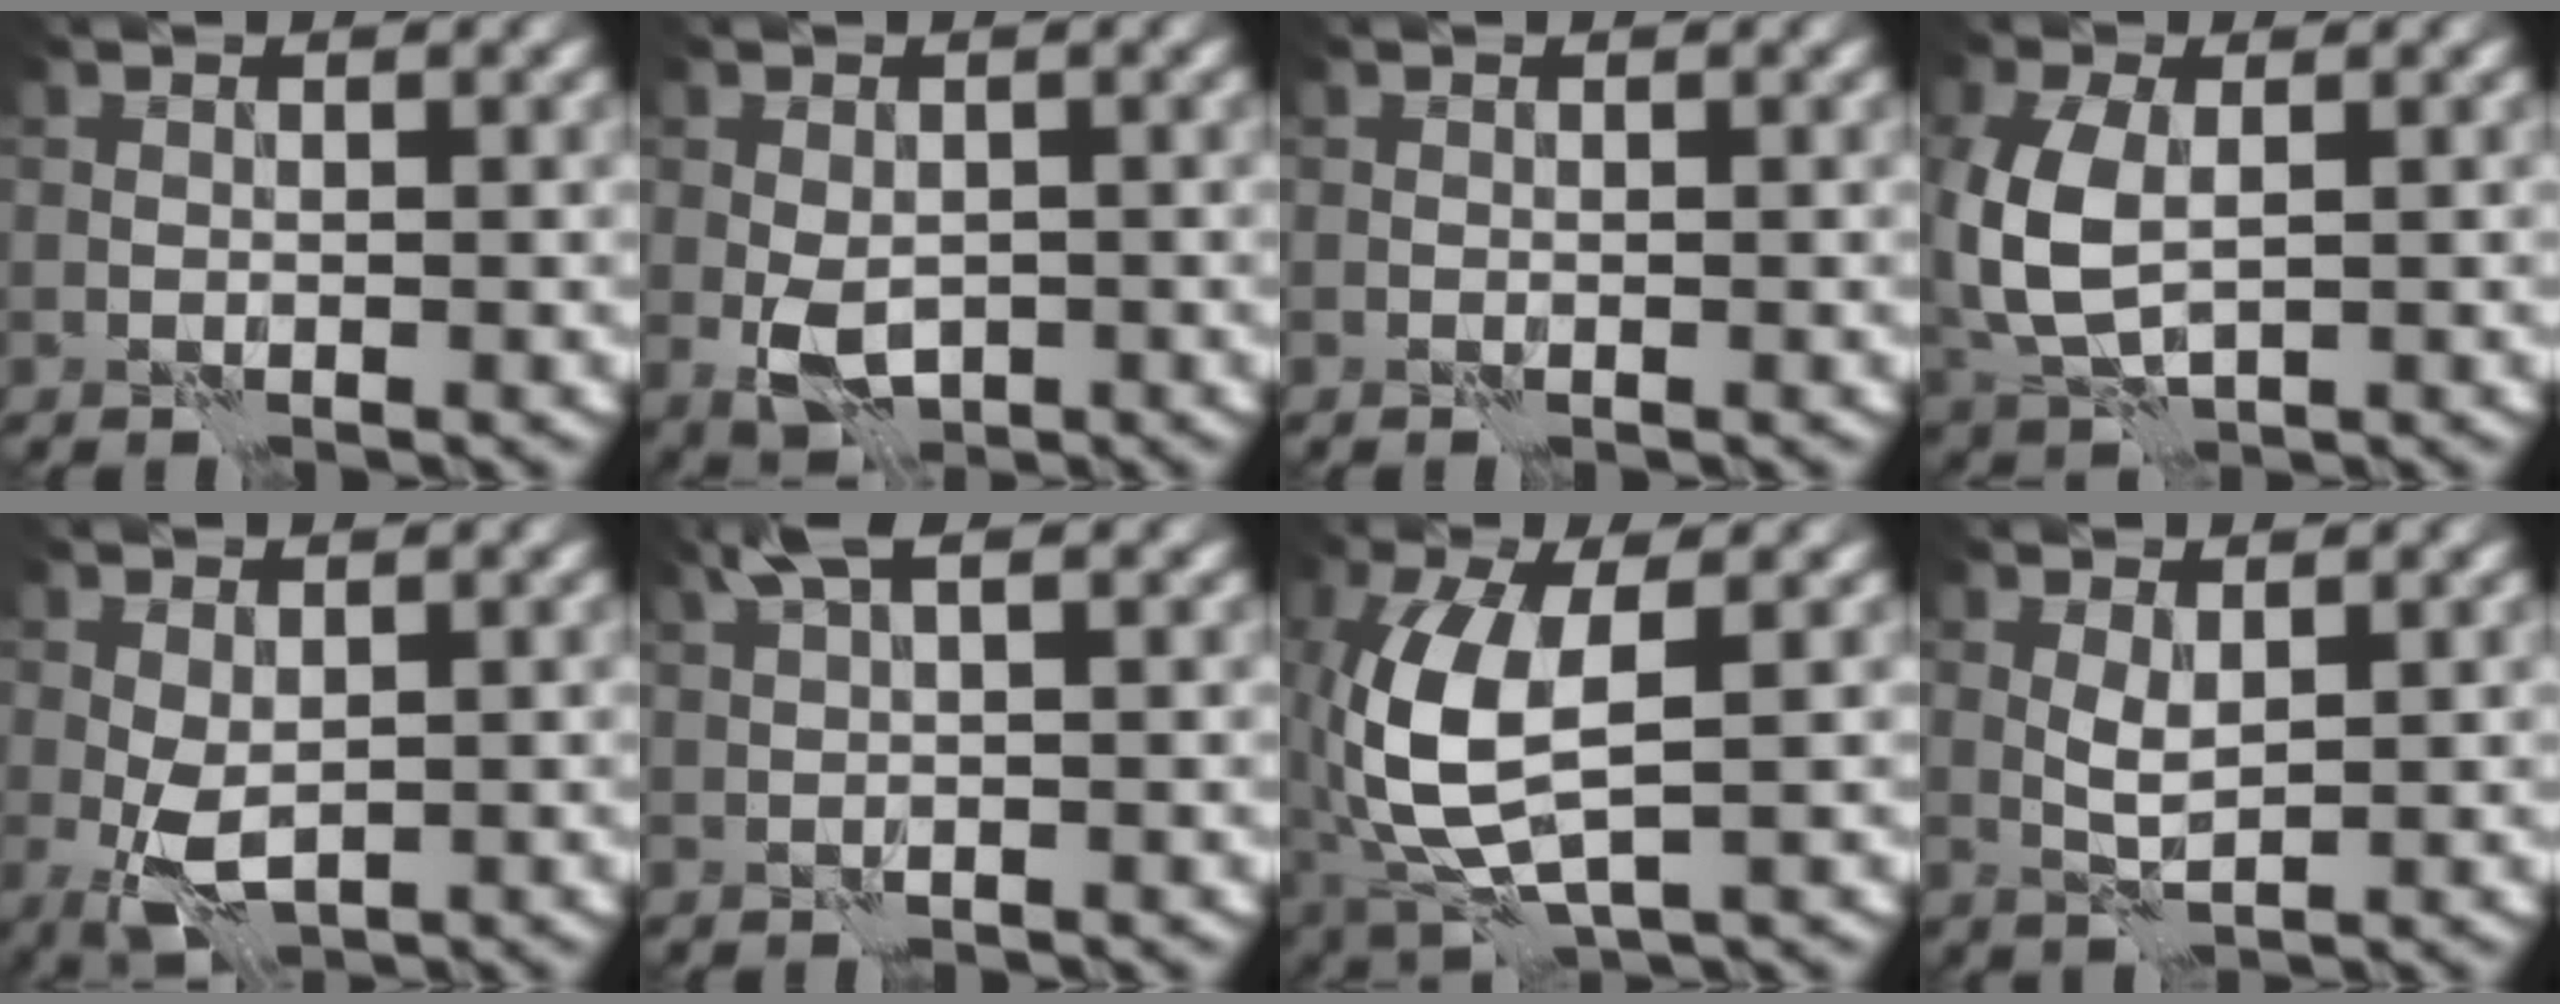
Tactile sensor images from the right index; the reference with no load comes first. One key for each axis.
{"total": 3.9, "fx": -0.8, "fy": 2.5, "fz": 2.9, "tx": -0.053, "ty": -0.008, "tz": -0.013}
{"total": 0.0}
{"total": 6.9, "fx": 0.1, "fy": 4.3, "fz": 5.4, "tx": -0.144, "ty": 0.000, "tz": 0.007}
{"total": 3.5, "fx": -0.4, "fy": 1.9, "fz": 2.9, "tx": -0.065, "ty": -0.006, "tz": -0.005}
{"total": 2.4, "fx": 1.4, "fy": 0.4, "fz": 1.9, "tx": -0.035, "ty": 0.007, "tz": 0.025}
{"total": 7.6, "fx": -0.3, "fy": 3.5, "fz": 6.8, "tx": -0.168, "ty": 0.004, "tz": -0.001}
{"total": 1.8, "fx": 0.5, "fy": 0.7, "fz": 1.5, "tx": -0.038, "ty": 0.003, "tz": 0.014}